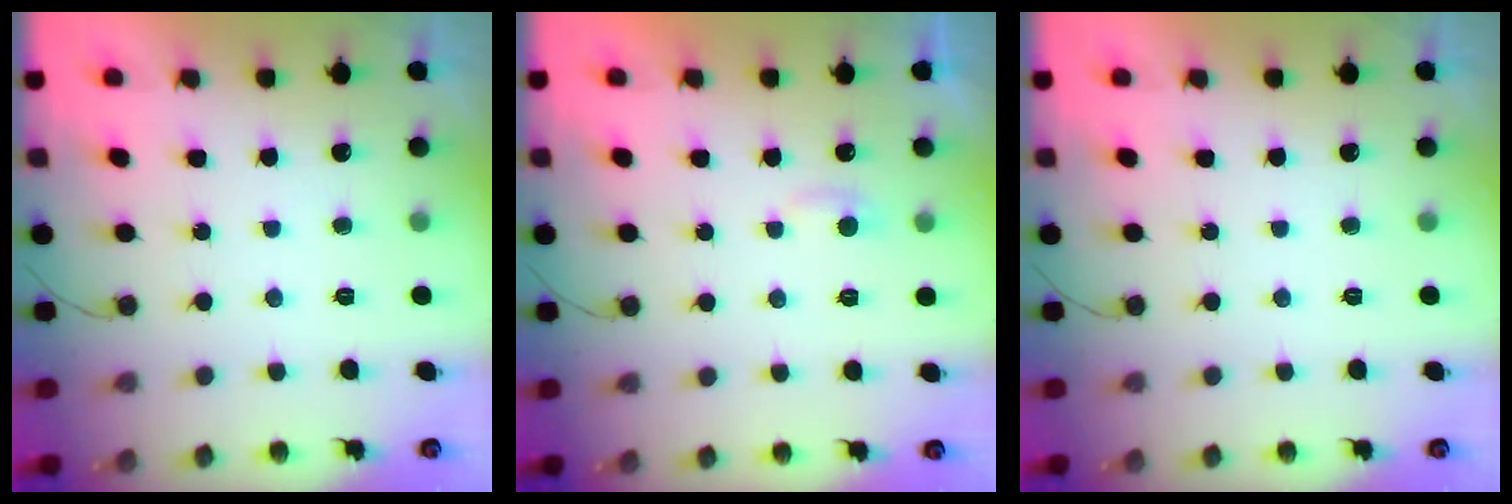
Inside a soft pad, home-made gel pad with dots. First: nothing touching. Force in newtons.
{"total": 2.7, "press": 2.7, "slide": 0.2}
{"total": 0.0}